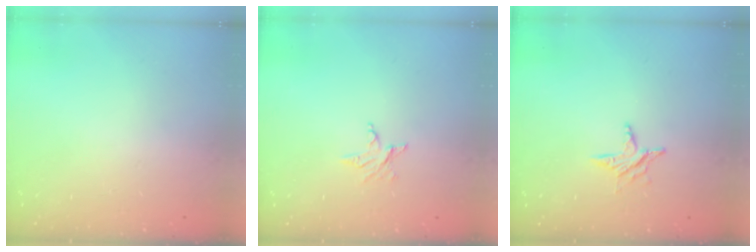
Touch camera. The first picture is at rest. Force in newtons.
{"total": 2.5, "press": 2.5, "slide": 0.4}
{"total": 5.3, "press": 5.3, "slide": 0.5}